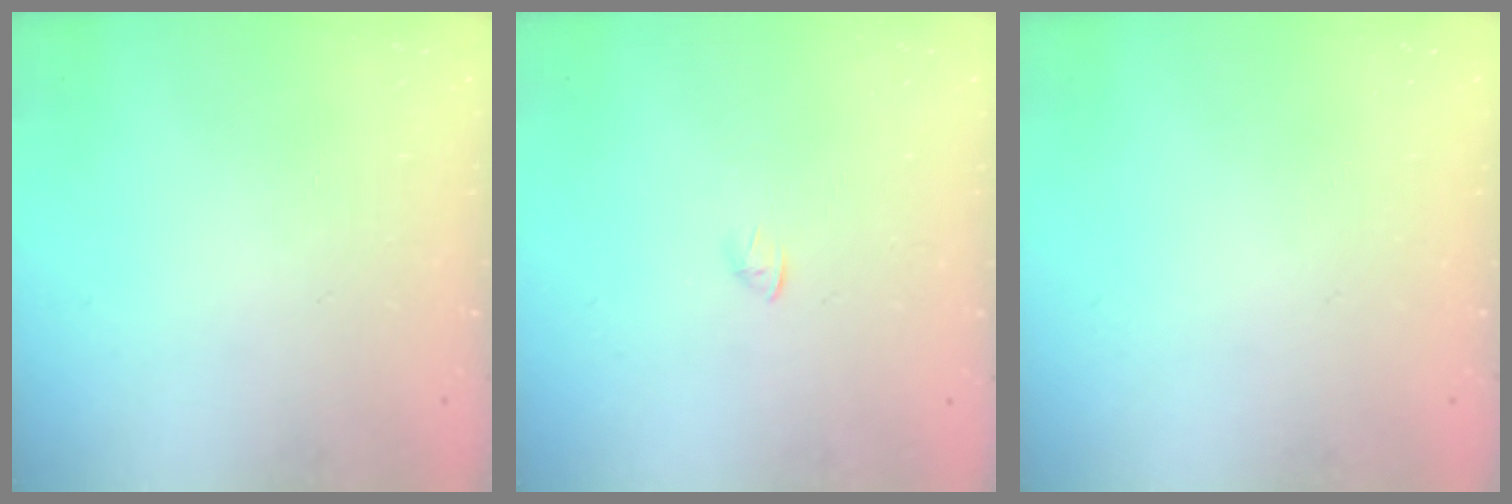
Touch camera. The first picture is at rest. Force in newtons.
{"total": 1.4, "press": 1.3, "slide": 0.4}
{"total": 0.0}